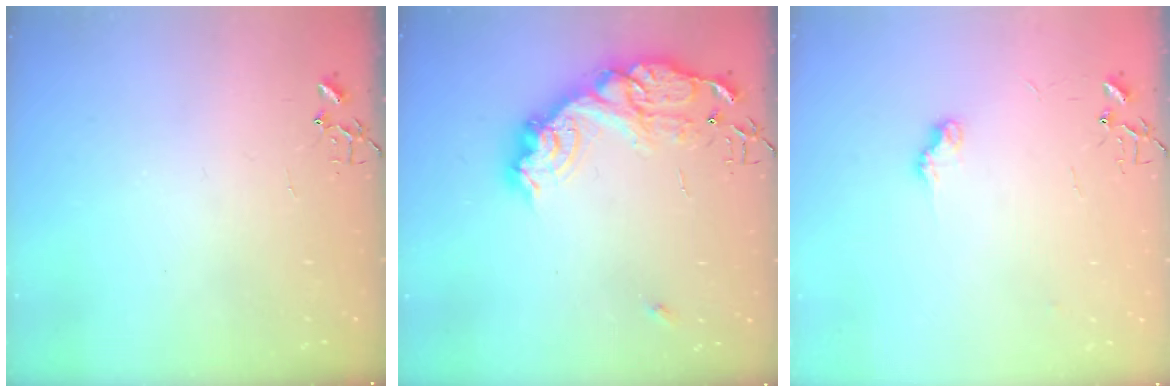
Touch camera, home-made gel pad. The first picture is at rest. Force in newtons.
{"total": 18.7, "press": 18.7, "slide": 1.3}
{"total": 7.1, "press": 7.1, "slide": 0.5}